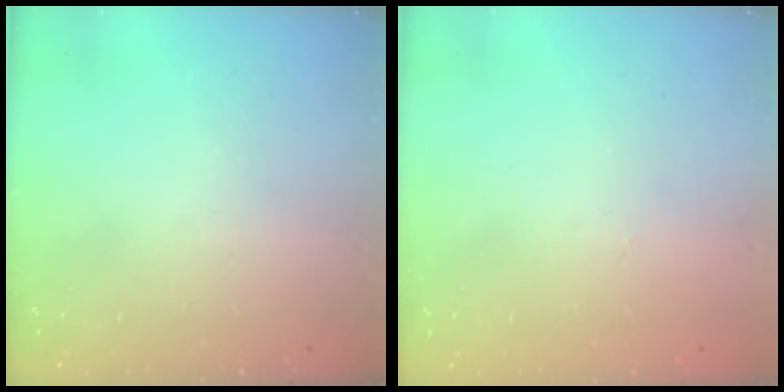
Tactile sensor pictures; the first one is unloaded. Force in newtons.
{"total": 0.0}